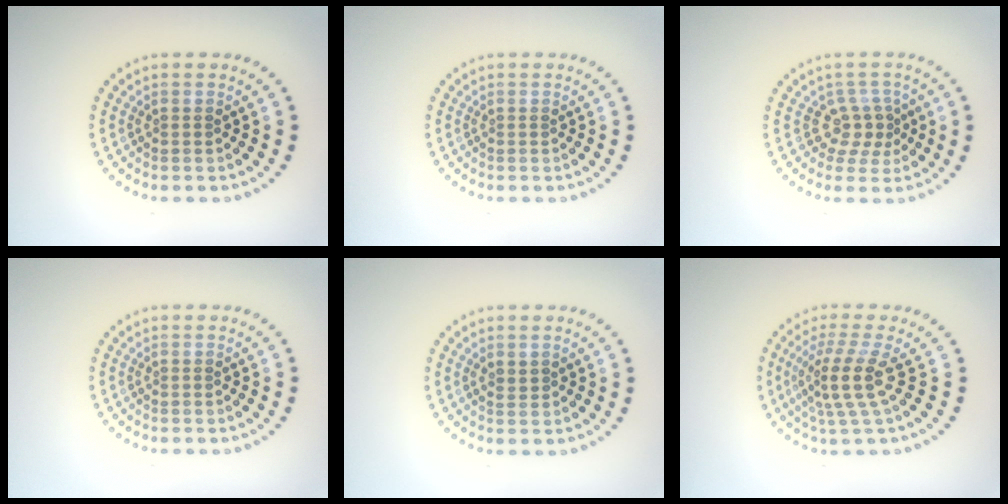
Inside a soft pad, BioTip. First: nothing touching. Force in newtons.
{"total": 0.0}
{"total": 2.5, "press": 1.9, "slide": 1.7}
{"total": 0.0}
{"total": 0.6, "press": 0.5, "slide": 0.3}
{"total": 3.9, "press": 2.7, "slide": 2.8}